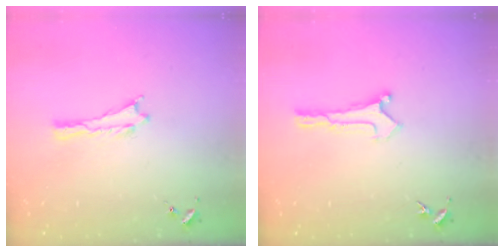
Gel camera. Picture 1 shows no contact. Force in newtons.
{"total": 0.0}